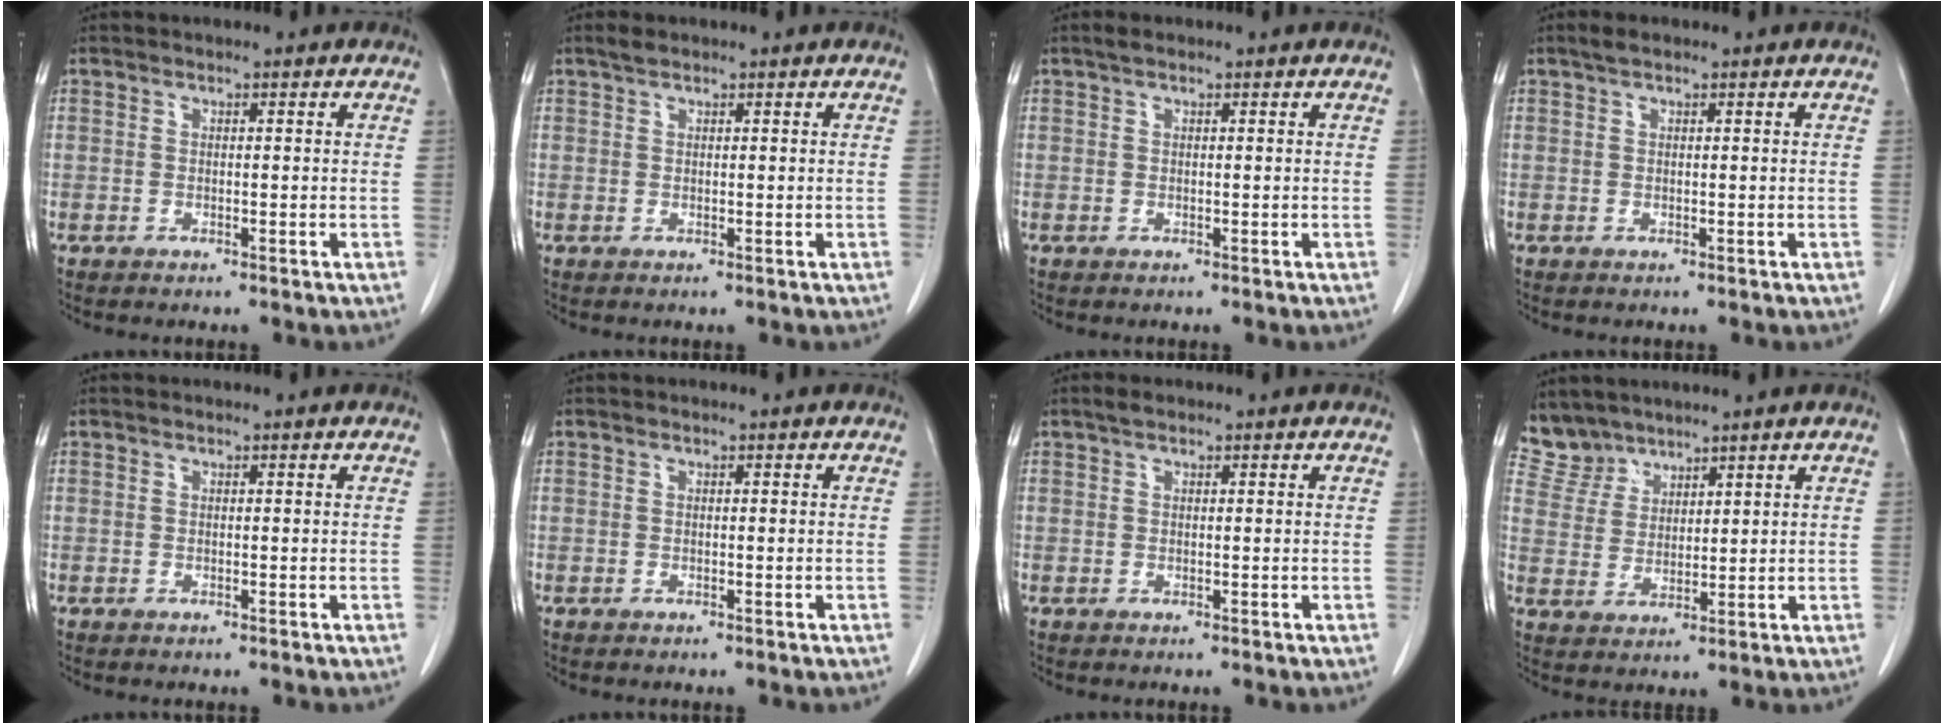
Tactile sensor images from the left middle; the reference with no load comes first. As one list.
[{"total": 1.1, "force": [0.9, 0.4, 0.6], "torque": [-0.015, 0.007, 0.018]}, {"total": 1.0, "force": [0.7, 0.3, 0.6], "torque": [-0.016, 0.012, 0.012]}, {"total": 1.4, "force": [1.0, 0.5, 0.9], "torque": [-0.021, 0.012, 0.018]}, {"total": 0.0}, {"total": 0.0}, {"total": 1.1, "force": [0.8, 0.4, 0.6], "torque": [-0.016, 0.009, 0.014]}, {"total": 5.0, "force": [4.6, 1.8, -0.4], "torque": [0.006, 0.005, 0.104]}]